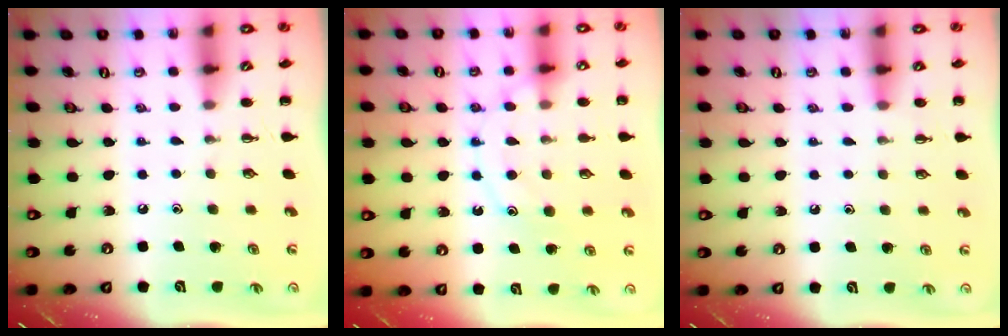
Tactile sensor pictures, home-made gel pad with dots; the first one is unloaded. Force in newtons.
{"total": 12.8, "press": 12.7, "slide": 1.0}
{"total": 5.8, "press": 5.5, "slide": 1.7}